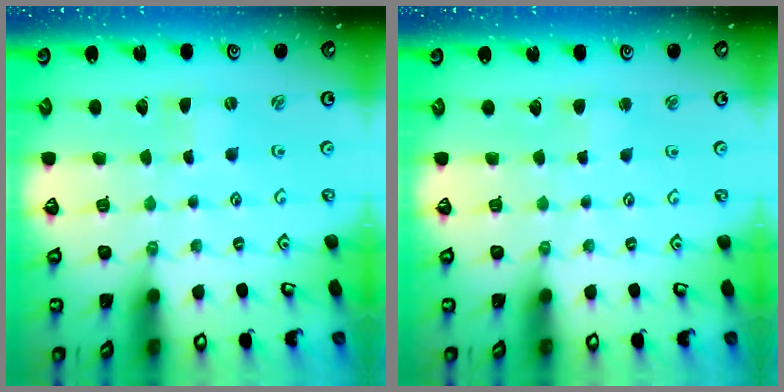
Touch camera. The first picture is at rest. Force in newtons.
{"total": 2.5, "press": 2.5, "slide": 0.4}